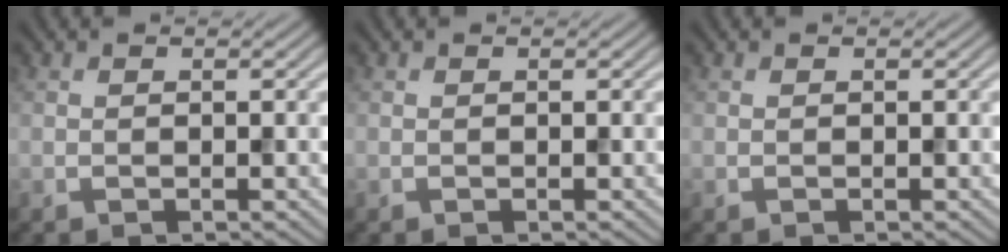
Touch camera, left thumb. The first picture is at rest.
{"total": 0.0}
{"total": 0.0}